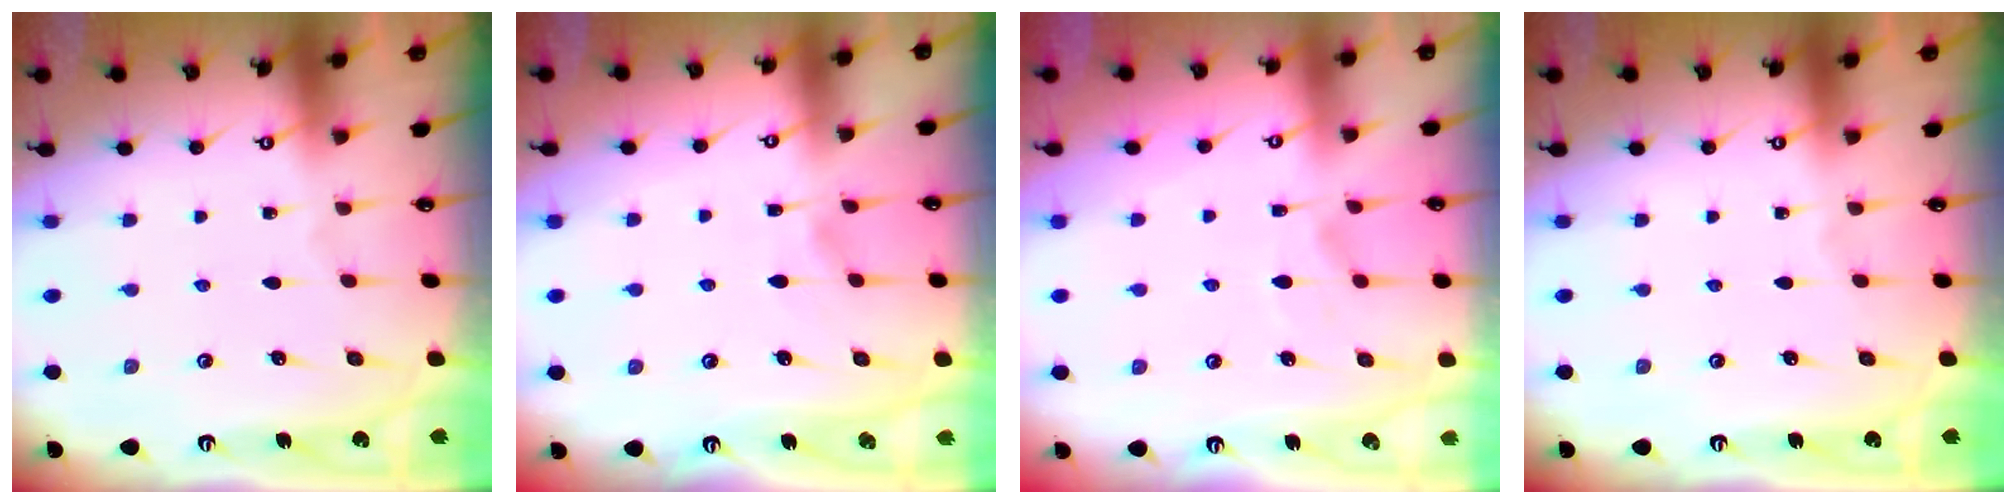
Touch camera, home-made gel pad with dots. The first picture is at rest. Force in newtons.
{"total": 3.6, "press": 3.6, "slide": 0.5}
{"total": 1.4, "press": 0.9, "slide": 1.1}
{"total": 0.0}